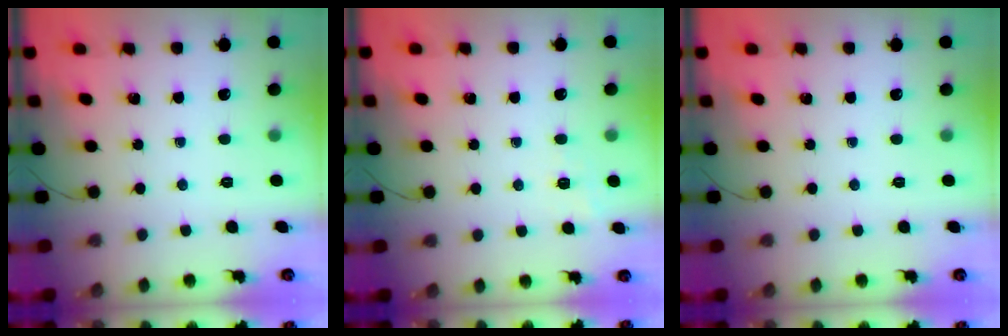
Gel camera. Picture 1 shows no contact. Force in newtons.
{"total": 1.7, "press": 1.0, "slide": 1.3}
{"total": 0.0}